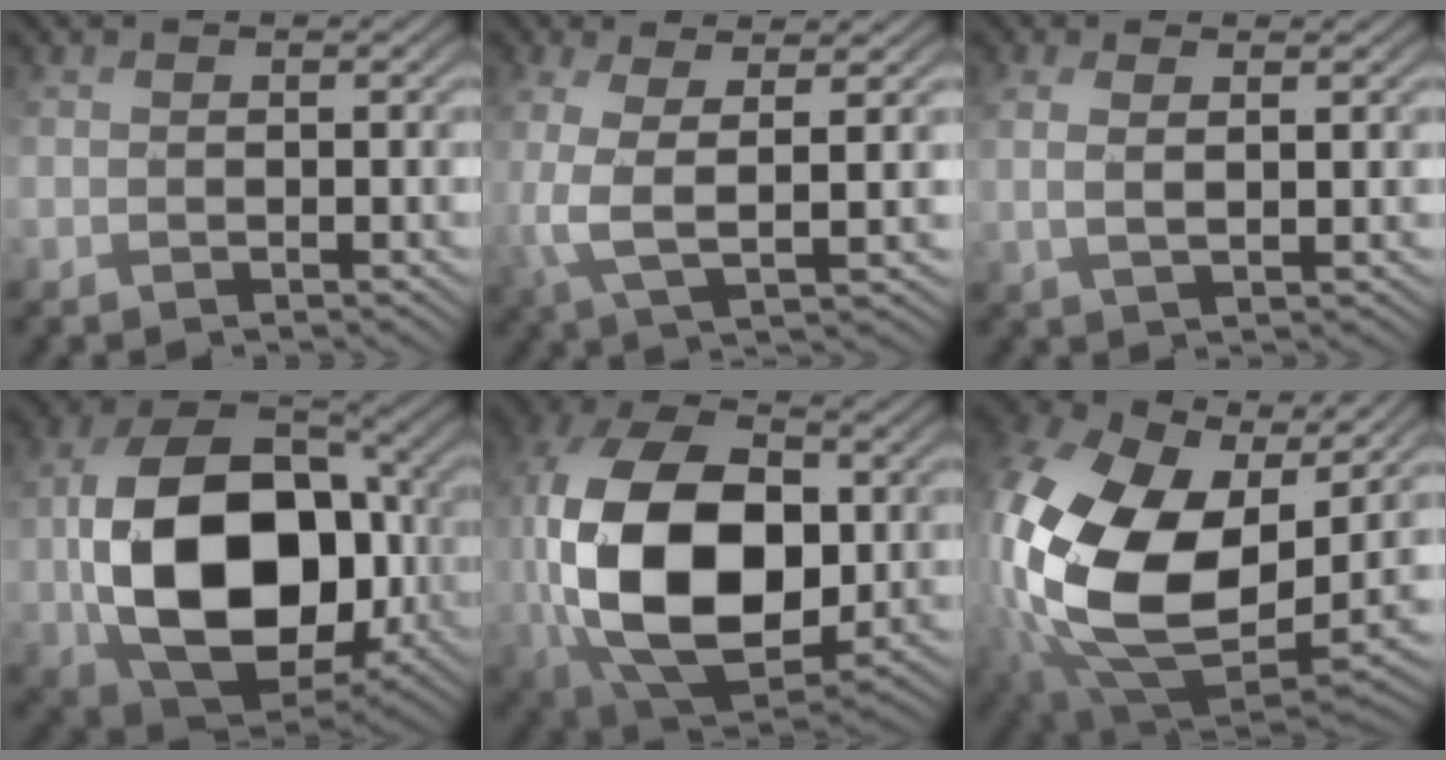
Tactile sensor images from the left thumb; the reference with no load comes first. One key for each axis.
{"total": 5.5, "fx": 1.6, "fy": 0.8, "fz": 5.2, "tx": -0.118, "ty": 0.010, "tz": 0.030}
{"total": 2.3, "fx": 1.8, "fy": -0.5, "fz": 1.4, "tx": -0.030, "ty": 0.011, "tz": 0.036}
{"total": 15.5, "fx": -0.6, "fy": 10.8, "fz": 11.2, "tx": -0.200, "ty": -0.011, "tz": 0.006}
{"total": 18.0, "fx": 0.9, "fy": 11.0, "fz": 14.2, "tx": -0.309, "ty": -0.006, "tz": 0.032}
{"total": 20.5, "fx": 4.2, "fy": 13.7, "fz": 14.6, "tx": -0.366, "ty": -0.033, "tz": 0.114}